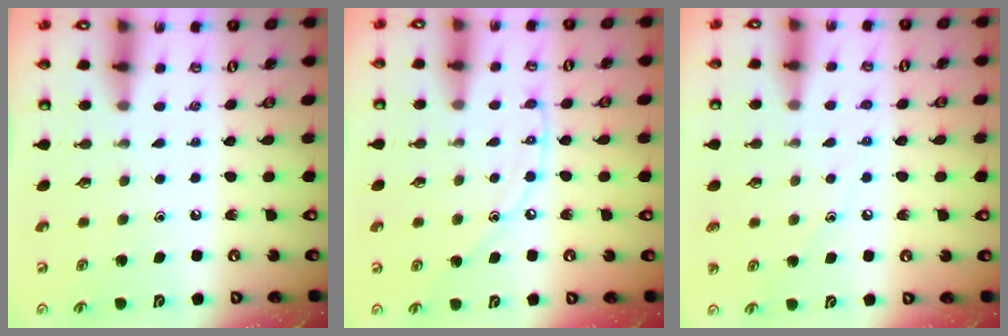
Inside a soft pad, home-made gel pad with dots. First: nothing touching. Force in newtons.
{"total": 8.7, "press": 8.6, "slide": 0.8}
{"total": 5.8, "press": 5.8, "slide": 0.7}